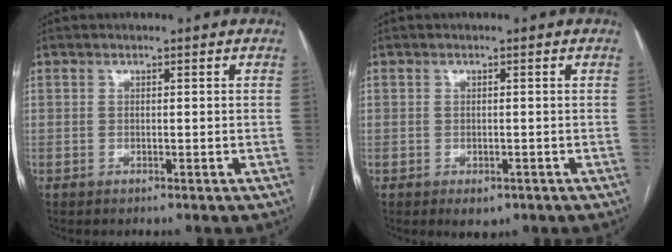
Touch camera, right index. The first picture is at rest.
{"total": 2.3, "force": [-1.1, 1.5, 1.2], "torque": [-0.008, 0.000, -0.005]}